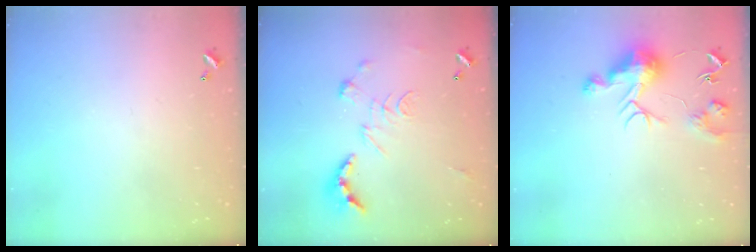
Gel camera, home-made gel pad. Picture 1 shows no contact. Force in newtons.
{"total": 2.6, "press": 2.1, "slide": 1.5}
{"total": 10.0, "press": 10.0, "slide": 0.3}